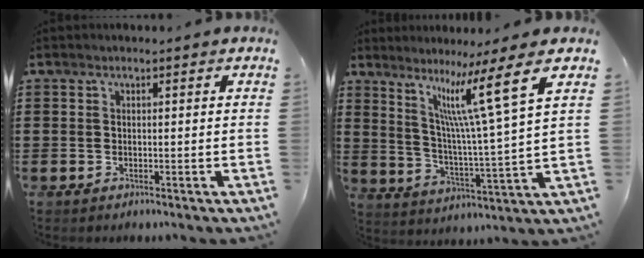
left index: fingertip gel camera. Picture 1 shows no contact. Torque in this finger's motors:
{"motor_torque": [2.14, 0.00, 0.41, 0.21]}